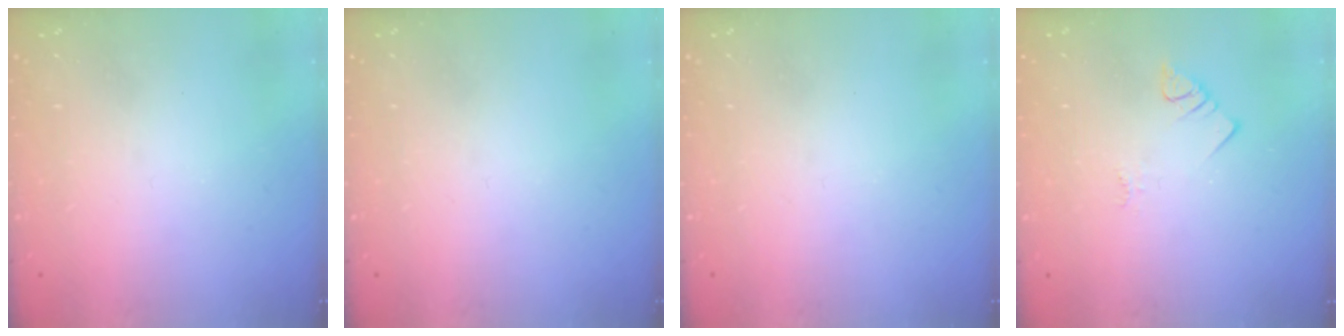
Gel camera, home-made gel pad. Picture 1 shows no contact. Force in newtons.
{"total": 0.0}
{"total": 0.0}
{"total": 2.0, "press": 2.0, "slide": 0.4}